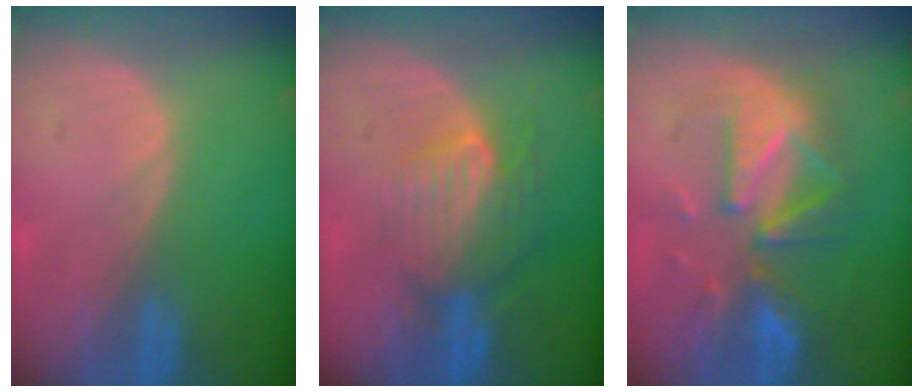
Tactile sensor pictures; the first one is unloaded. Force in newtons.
{"total": 7.6, "press": 7.2, "slide": 2.2}
{"total": 9.5, "press": 9.0, "slide": 3.0}